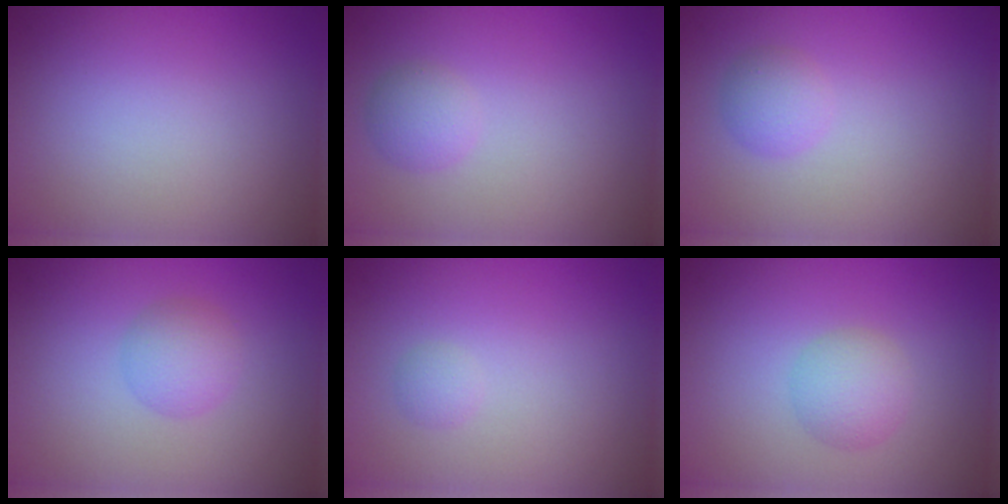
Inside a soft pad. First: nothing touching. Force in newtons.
{"total": 1.7, "press": 1.7, "slide": 0.0}
{"total": 1.7, "press": 1.7, "slide": 0.1}
{"total": 2.3, "press": 2.3, "slide": 0.1}
{"total": 0.7, "press": 0.7, "slide": 0.0}
{"total": 2.5, "press": 2.5, "slide": 0.1}